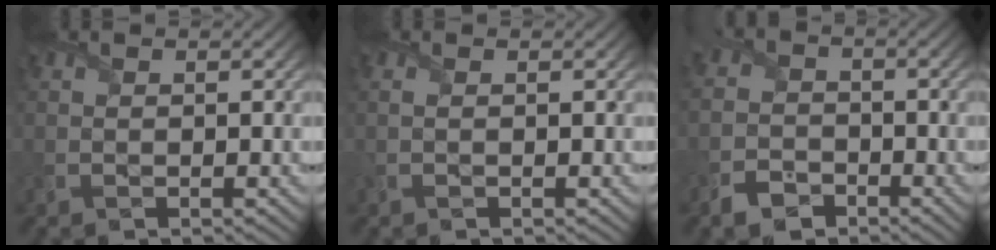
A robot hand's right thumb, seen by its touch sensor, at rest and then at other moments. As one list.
[{"total": 1.0, "force": [0.0, 0.3, 0.9], "torque": [-0.019, 0.003, 0.002]}, {"total": 3.6, "force": [-2.5, 2.3, 1.1], "torque": [-0.029, -0.002, -0.062]}]